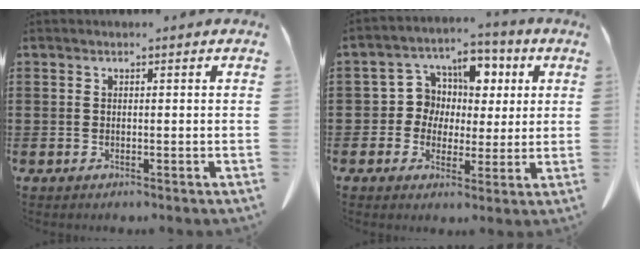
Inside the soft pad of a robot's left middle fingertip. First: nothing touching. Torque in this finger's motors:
{"motor_torque": [0.33, 0.15, 0.25, 0.09]}